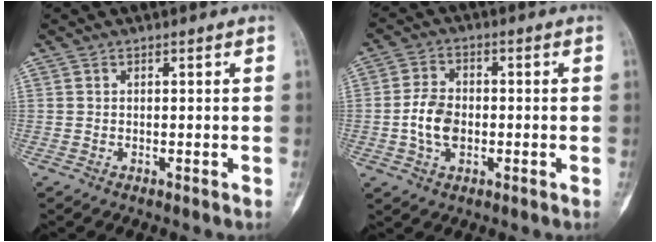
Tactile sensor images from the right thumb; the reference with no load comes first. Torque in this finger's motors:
{"motor_torque": [0.85, 0.84, 0.38, -0.35, 0.02]}